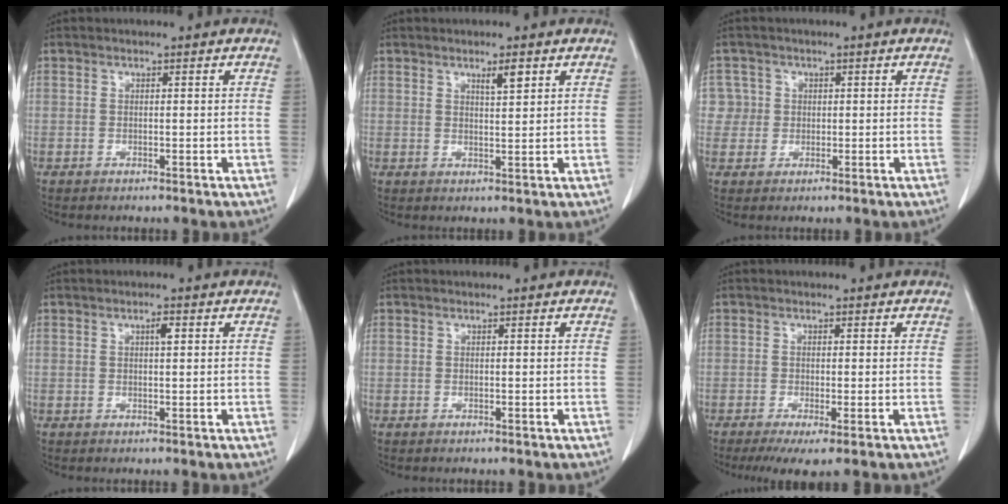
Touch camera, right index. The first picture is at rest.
{"total": 2.5, "force": [1.5, 0.4, 2.0], "torque": [-0.035, -0.003, 0.026]}
{"total": 3.3, "force": [0.7, 3.2, -0.3], "torque": [0.027, 0.009, 0.009]}
{"total": 1.4, "force": [0.5, 0.3, 1.2], "torque": [-0.021, 0.002, 0.007]}
{"total": 0.0}
{"total": 4.1, "force": [-2.1, 0.8, 3.4], "torque": [-0.052, -0.013, -0.032]}